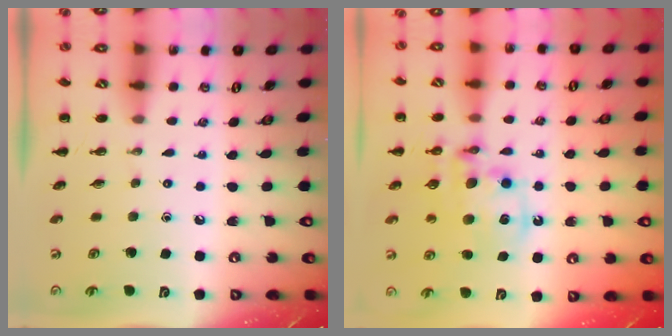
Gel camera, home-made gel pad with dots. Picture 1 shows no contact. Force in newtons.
{"total": 12.1, "press": 11.7, "slide": 3.1}